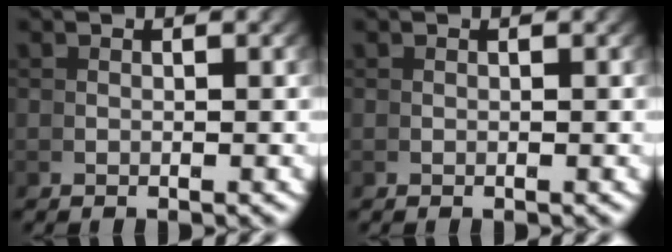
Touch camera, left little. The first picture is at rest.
{"total": 0.0}